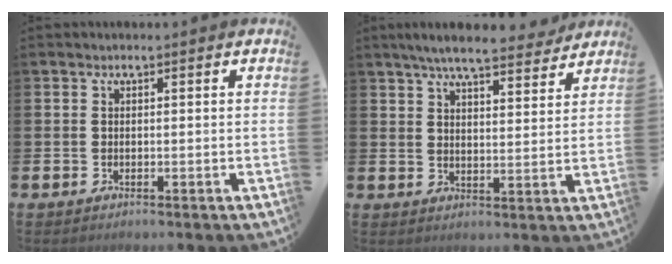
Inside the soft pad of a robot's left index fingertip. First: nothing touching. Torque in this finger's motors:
{"motor_torque": [0.16, -0.65, 0.79, 0.21]}